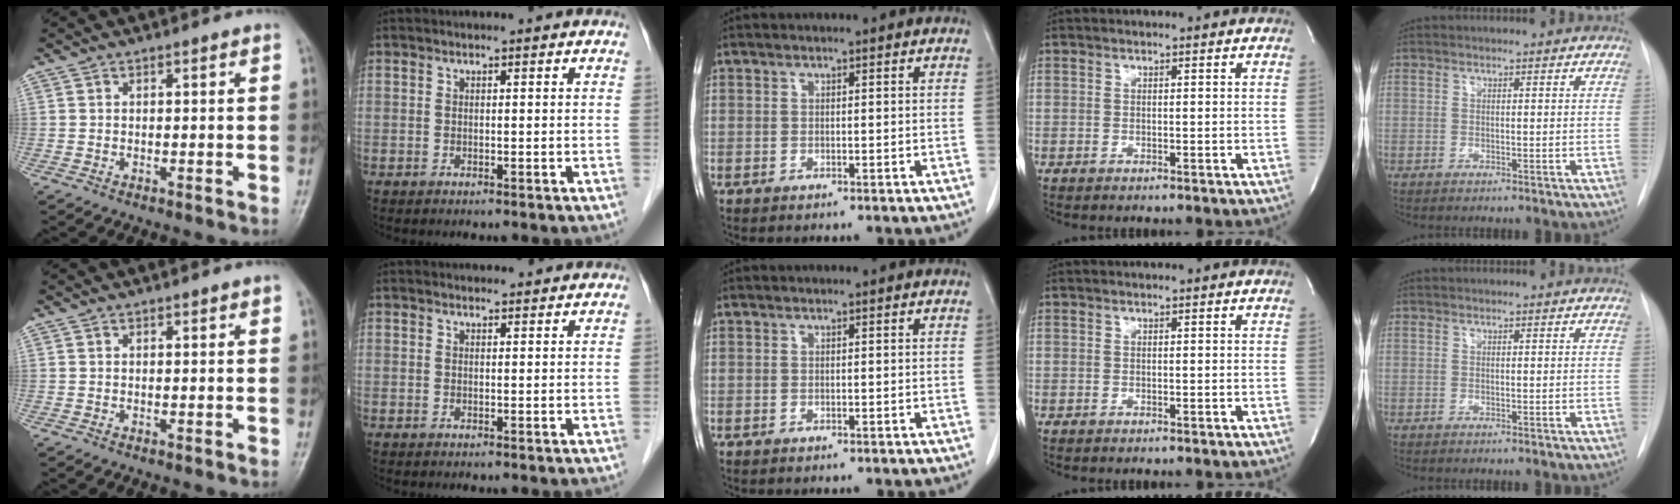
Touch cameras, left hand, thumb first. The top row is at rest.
{"thumb": {"total": 1.1, "force": [0.7, 0.3, 0.8], "torque": [-0.008, -0.001, 0.008]}, "index": {"total": 2.8, "force": [2.7, 0.7, 0.2], "torque": [-0.008, 0.011, 0.032]}}